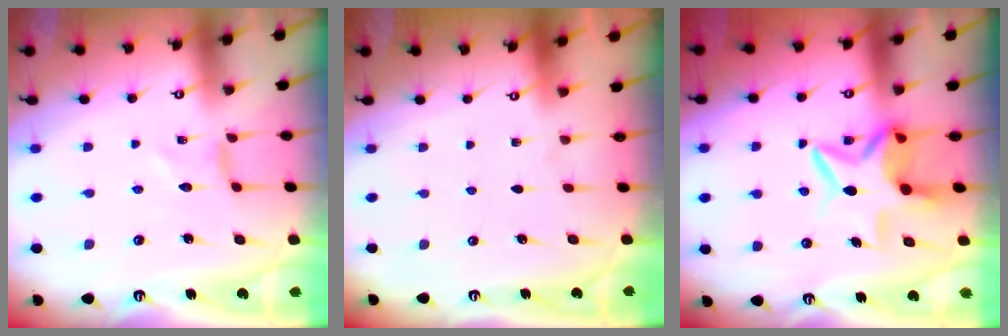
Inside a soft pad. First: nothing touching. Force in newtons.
{"total": 0.0}
{"total": 10.0, "press": 10.0, "slide": 1.3}